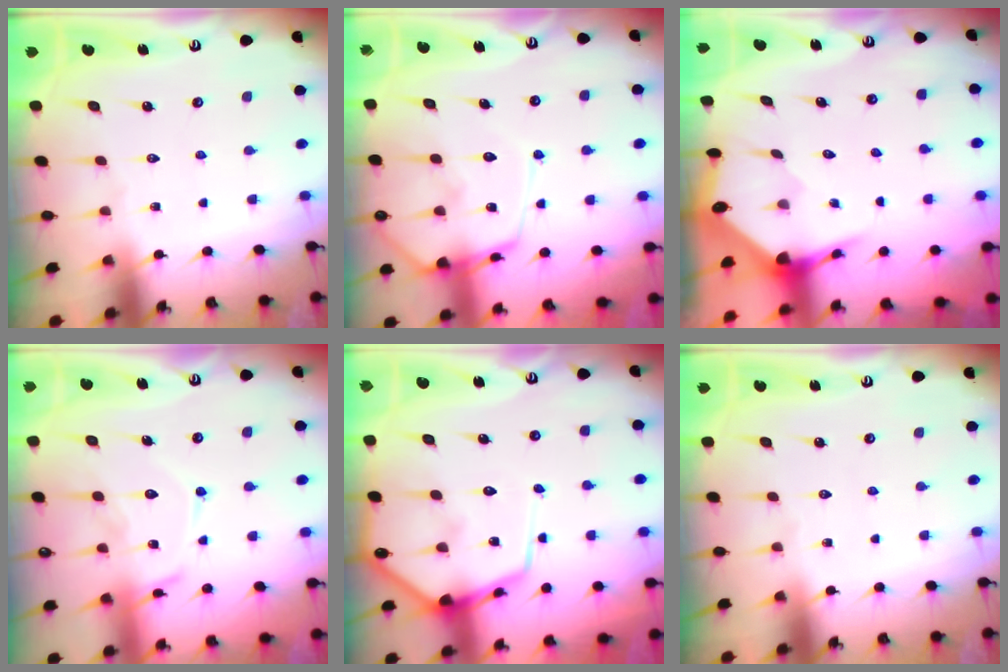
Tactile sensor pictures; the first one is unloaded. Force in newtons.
{"total": 11.9, "press": 11.9, "slide": 1.0}
{"total": 3.4, "press": 3.3, "slide": 0.4}
{"total": 14.1, "press": 14.0, "slide": 1.3}
{"total": 12.3, "press": 12.2, "slide": 1.1}
{"total": 0.0}